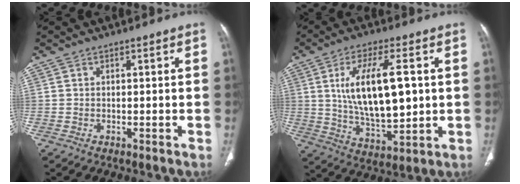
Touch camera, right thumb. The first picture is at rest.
{"total": 15.6, "force": [2.3, 6.3, 14.1], "torque": [-0.238, -0.012, 0.051]}